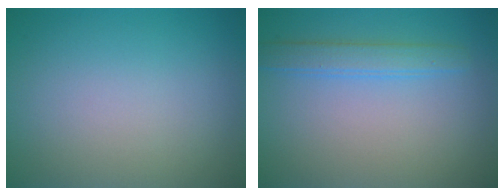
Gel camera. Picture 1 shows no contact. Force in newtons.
{"total": 2.3, "press": 2.3, "slide": 0.2}